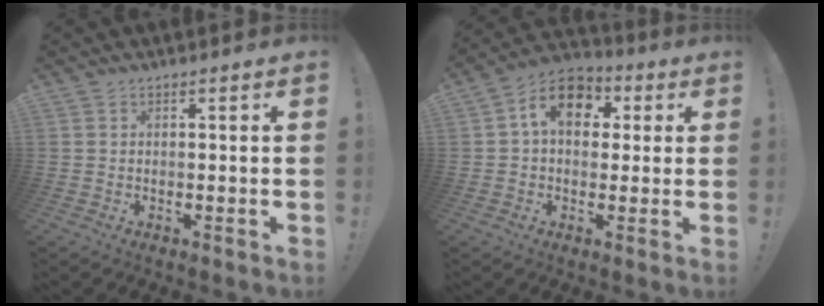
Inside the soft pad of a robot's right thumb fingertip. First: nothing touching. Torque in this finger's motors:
{"motor_torque": [1.23, 1.84, 0.90, -0.46, 0.01]}